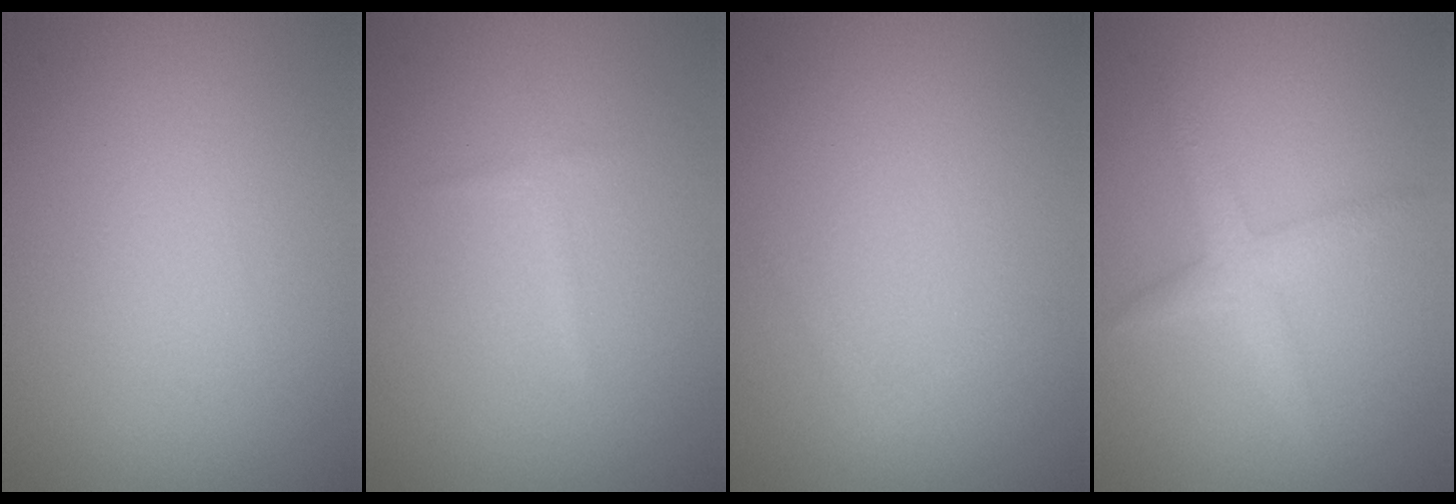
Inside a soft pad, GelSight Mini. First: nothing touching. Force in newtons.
{"total": 0.7, "press": 0.7, "slide": 0.1}
{"total": 0.7, "press": 0.7, "slide": 0.1}
{"total": 2.2, "press": 2.2, "slide": 0.1}